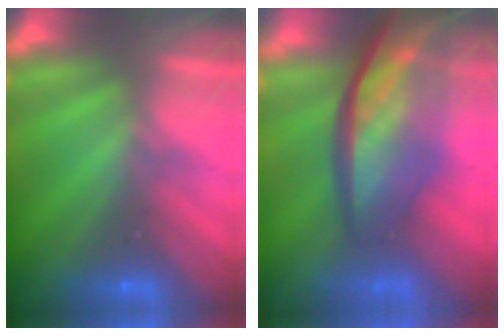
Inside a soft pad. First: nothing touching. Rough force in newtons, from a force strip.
{"total": 9.1}